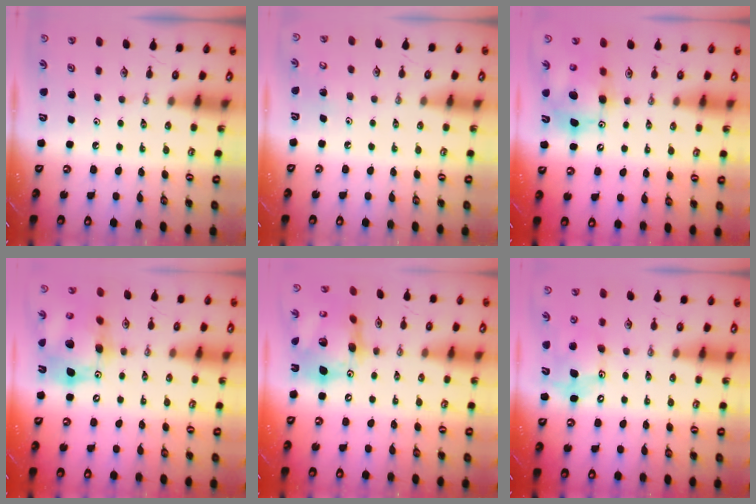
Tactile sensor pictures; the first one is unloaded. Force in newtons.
{"total": 5.0, "press": 5.0, "slide": 0.5}
{"total": 13.0, "press": 12.7, "slide": 2.7}
{"total": 17.2, "press": 17.0, "slide": 2.7}
{"total": 20.0, "press": 19.9, "slide": 2.2}
{"total": 12.0, "press": 11.6, "slide": 2.9}